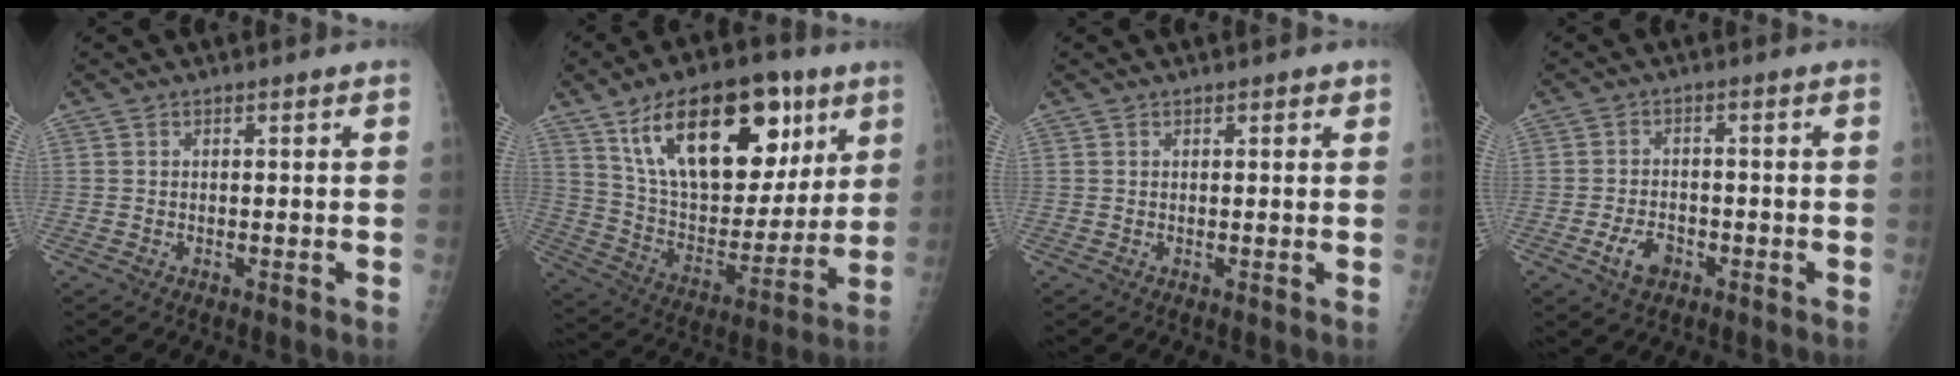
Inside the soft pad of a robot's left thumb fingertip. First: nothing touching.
{"total": 26.6, "force": [12.8, 13.7, 18.9], "torque": [-0.259, -0.025, 0.218]}
{"total": 1.3, "force": [0.7, 0.6, 0.9], "torque": [-0.004, 0.000, 0.007]}
{"total": 4.7, "force": [-2.3, 3.0, 2.8], "torque": [-0.042, 0.014, -0.039]}